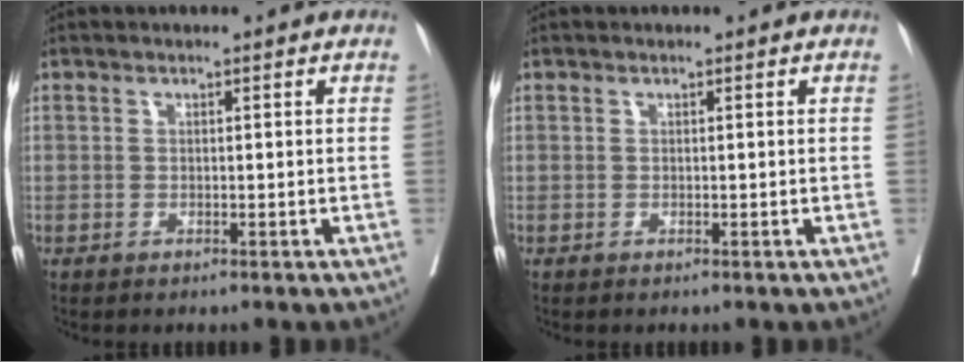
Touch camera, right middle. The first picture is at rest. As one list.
[{"total": 0.0}]